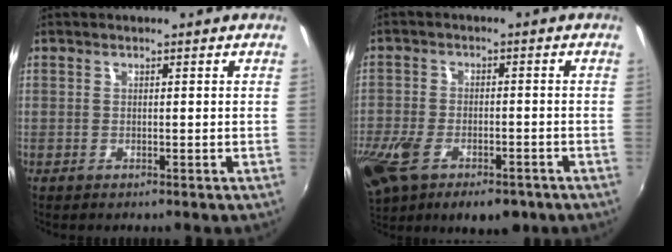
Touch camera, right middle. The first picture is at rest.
{"total": 18.5, "force": [-10.1, 10.0, 11.9], "torque": [-0.287, -0.051, -0.162]}